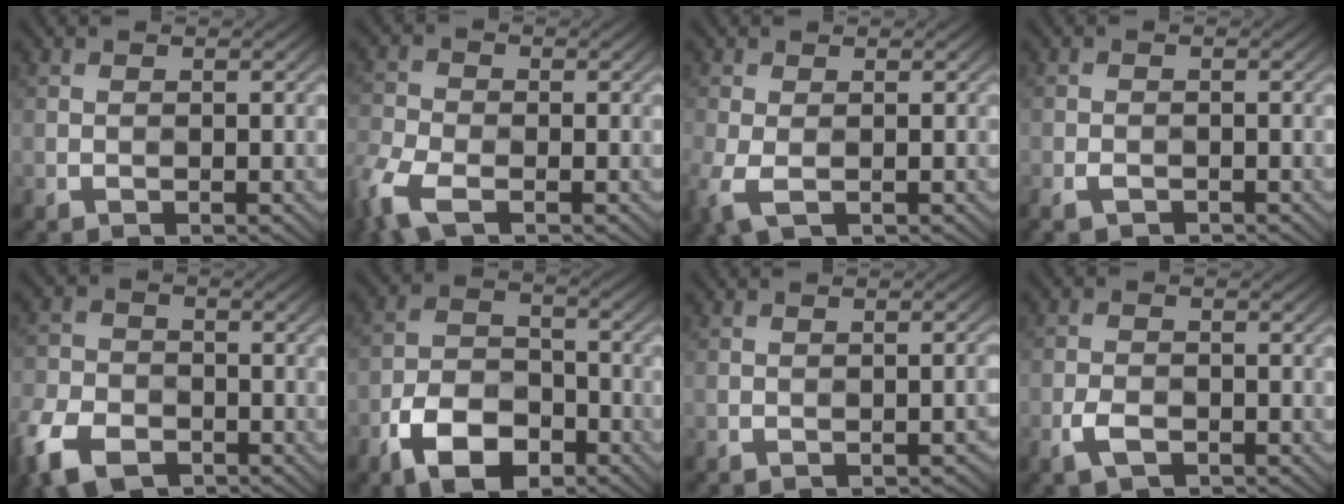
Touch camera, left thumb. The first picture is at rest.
{"total": 6.6, "force": [-3.4, 3.6, 4.4], "torque": [-0.111, -0.017, -0.081]}
{"total": 3.7, "force": [-0.6, 2.2, 3.0], "torque": [-0.068, -0.017, -0.016]}
{"total": 3.4, "force": [-2.5, 1.7, 1.5], "torque": [-0.024, -0.002, -0.036]}
{"total": 9.5, "force": [-4.8, 6.1, 5.6], "torque": [-0.139, -0.026, -0.098]}
{"total": 9.0, "force": [-4.1, 5.4, 5.9], "torque": [-0.112, -0.007, -0.086]}
{"total": 2.5, "force": [-2.0, 0.8, 1.2], "torque": [-0.013, 0.015, -0.017]}
{"total": 3.1, "force": [-0.8, 1.8, 2.4], "torque": [-0.047, -0.002, -0.022]}